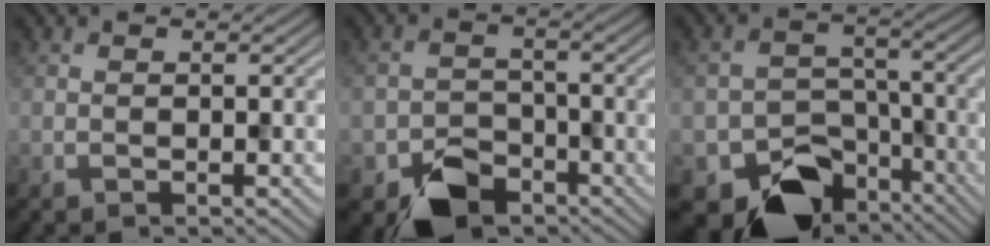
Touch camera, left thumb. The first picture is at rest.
{"total": 6.1, "force": [-4.0, 3.9, 2.5], "torque": [-0.040, -0.010, -0.076]}
{"total": 11.1, "force": [-6.9, 7.1, 5.0], "torque": [-0.077, -0.027, -0.112]}